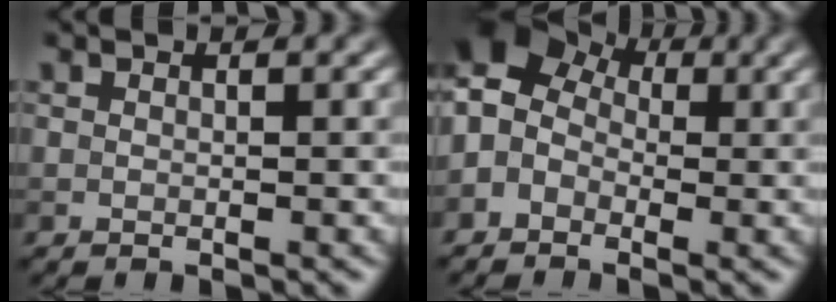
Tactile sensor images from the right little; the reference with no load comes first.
{"total": 6.6, "force": [0.3, 5.3, 3.9], "torque": [-0.069, 0.027, -0.022]}